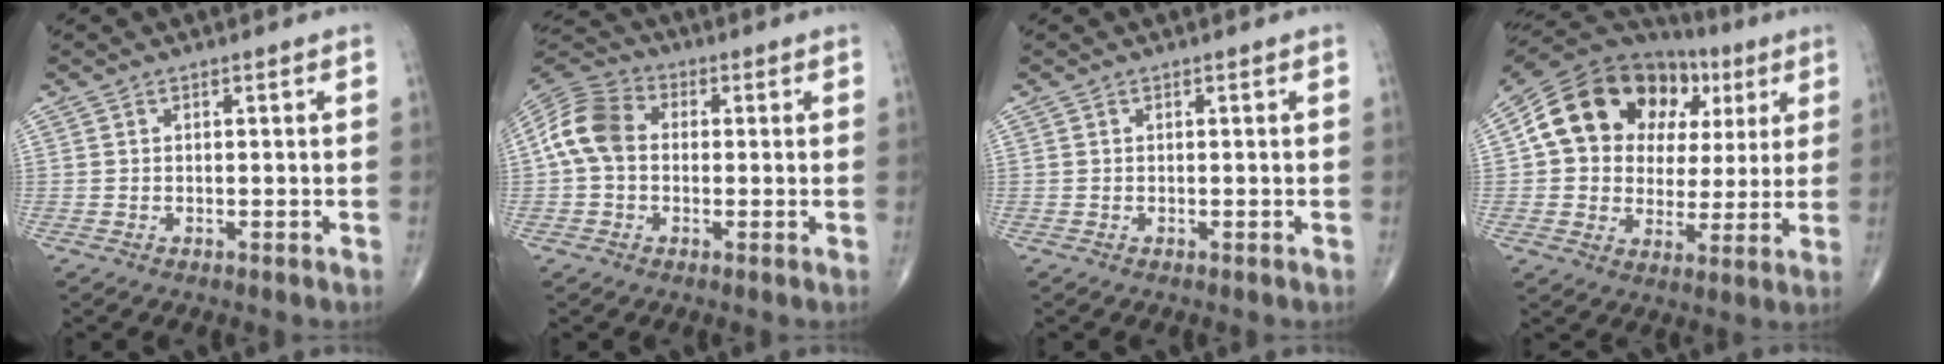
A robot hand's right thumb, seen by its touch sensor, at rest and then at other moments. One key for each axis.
{"total": 9.7, "fx": 0.2, "fy": 7.3, "fz": 6.4, "tx": -0.123, "ty": 0.029, "tz": -0.010}
{"total": 0.0}
{"total": 21.9, "fx": 6.4, "fy": 16.4, "fz": 13.0, "tx": -0.180, "ty": 0.034, "tz": 0.110}